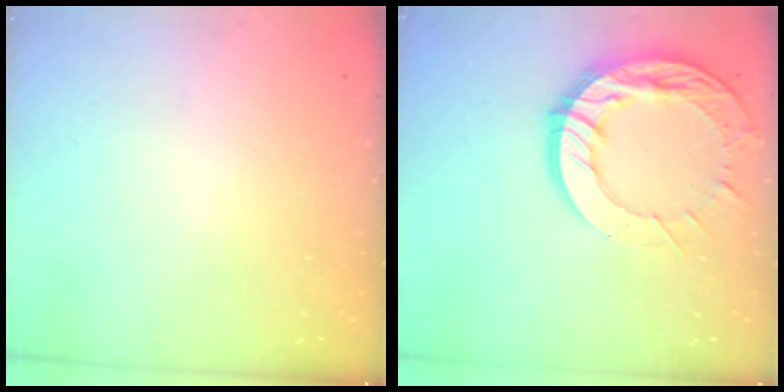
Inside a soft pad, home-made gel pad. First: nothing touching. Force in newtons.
{"total": 20.5, "press": 20.5, "slide": 1.9}